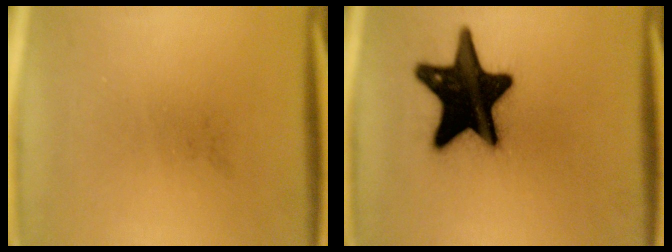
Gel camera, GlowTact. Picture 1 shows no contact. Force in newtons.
{"total": 20.2}